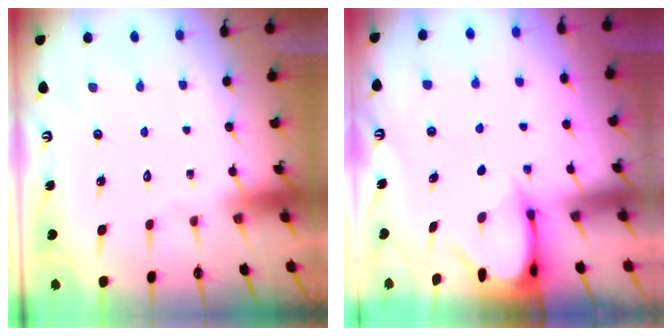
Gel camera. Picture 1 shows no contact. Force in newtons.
{"total": 3.5, "press": 3.5, "slide": 0.3}